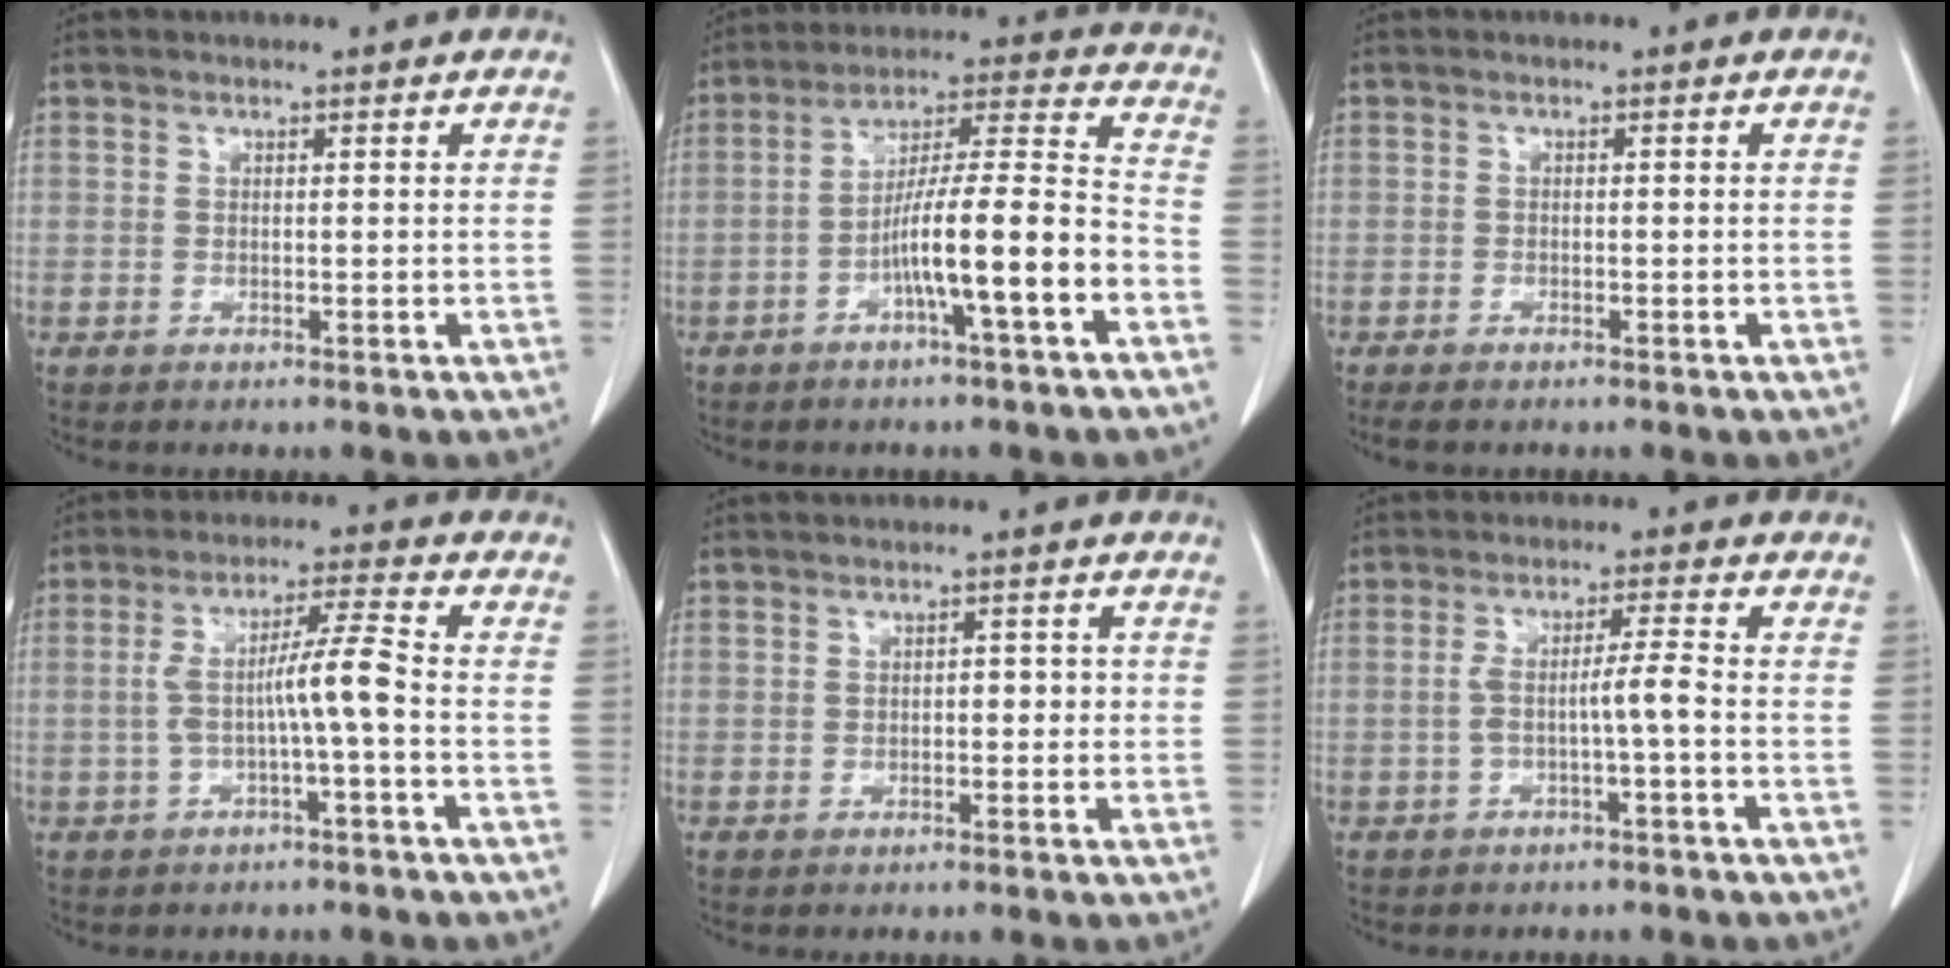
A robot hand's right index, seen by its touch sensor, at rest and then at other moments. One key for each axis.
{"total": 13.5, "fx": -5.2, "fy": 0.6, "fz": 12.4, "tx": -0.213, "ty": 0.019, "tz": -0.085}
{"total": 3.6, "fx": -2.6, "fy": 1.5, "fz": 2.0, "tx": -0.041, "ty": -0.006, "tz": -0.037}
{"total": 6.9, "fx": -1.3, "fy": 0.1, "fz": 6.8, "tx": -0.132, "ty": 0.024, "tz": -0.019}
{"total": 2.5, "fx": -0.2, "fy": 1.4, "fz": 2.0, "tx": -0.034, "ty": 0.018, "tz": -0.001}
{"total": 4.4, "fx": -1.3, "fy": 0.1, "fz": 4.2, "tx": -0.083, "ty": 0.016, "tz": -0.018}